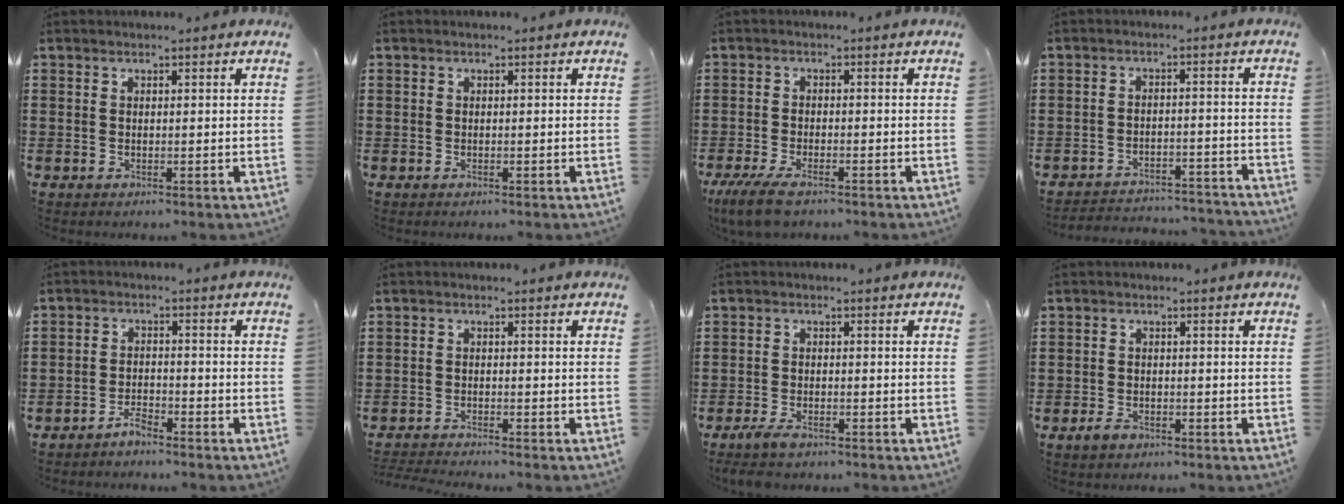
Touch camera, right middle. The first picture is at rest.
{"total": 0.0}
{"total": 4.0, "force": [-3.1, 0.7, 2.4], "torque": [-0.061, -0.010, -0.063]}
{"total": 3.7, "force": [-3.6, 0.3, 0.3], "torque": [-0.009, 0.003, -0.078]}
{"total": 2.9, "force": [-2.9, 0.6, 0.2], "torque": [-0.011, 0.002, -0.059]}
{"total": 2.1, "force": [-2.1, 0.0, 0.0], "torque": [-0.012, -0.003, -0.048]}
{"total": 2.6, "force": [-2.1, 0.7, 1.4], "torque": [-0.041, -0.003, -0.045]}
{"total": 2.0, "force": [-1.3, 1.2, 0.9], "torque": [-0.018, 0.003, -0.027]}